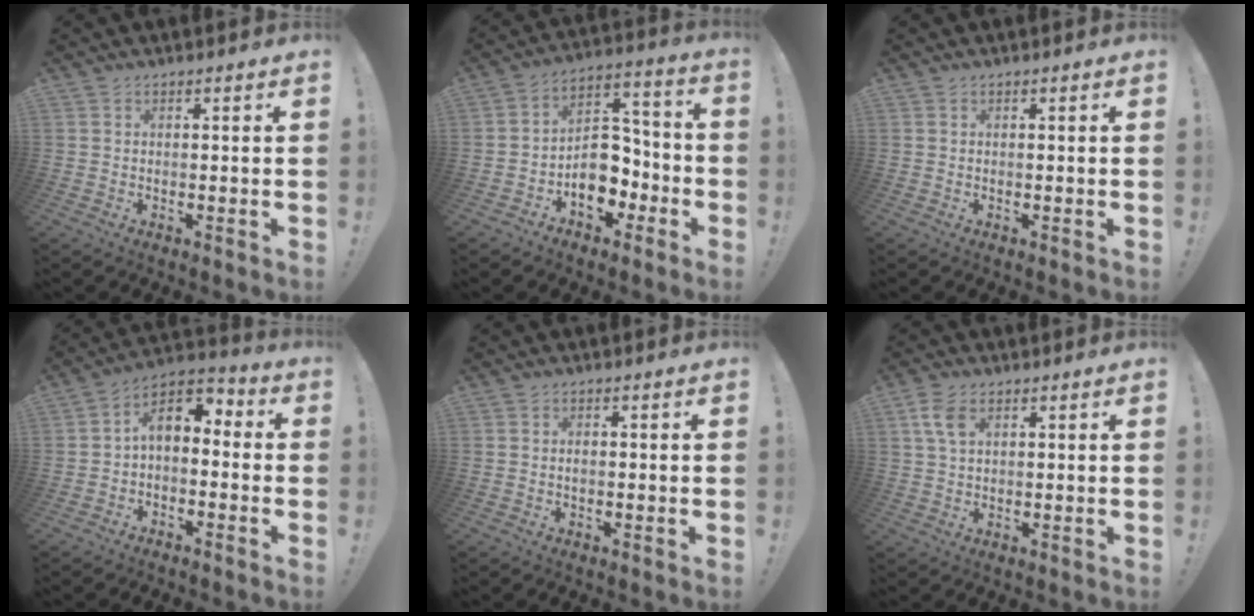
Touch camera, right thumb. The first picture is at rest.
{"total": 12.4, "force": [-4.7, 9.6, 6.3], "torque": [-0.080, 0.025, -0.077]}
{"total": 0.0}
{"total": 4.4, "force": [-1.3, 3.0, 2.9], "torque": [-0.048, 0.010, -0.023]}
{"total": 0.8, "force": [-0.2, 0.5, 0.5], "torque": [-0.011, 0.002, -0.004]}
{"total": 6.1, "force": [2.5, 3.4, 4.4], "torque": [-0.088, -0.003, 0.046]}